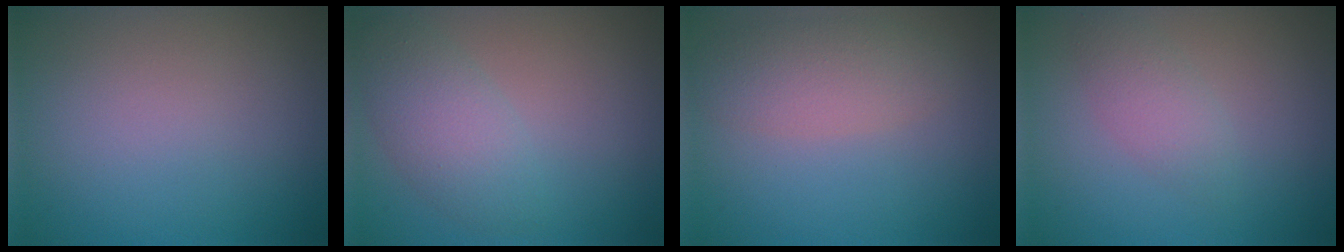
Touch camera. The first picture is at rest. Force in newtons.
{"total": 3.4, "press": 3.4, "slide": 0.2}
{"total": 3.2, "press": 3.2, "slide": 0.2}
{"total": 2.0, "press": 2.0, "slide": 0.1}